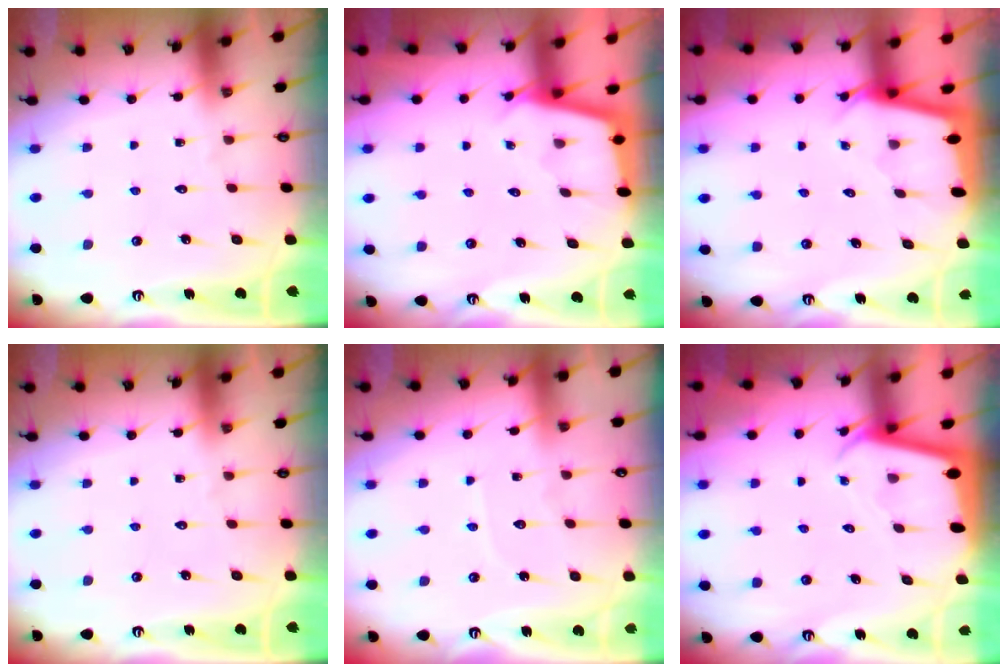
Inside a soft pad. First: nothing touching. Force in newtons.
{"total": 2.4, "press": 2.4, "slide": 0.2}
{"total": 1.9, "press": 1.9, "slide": 0.1}
{"total": 0.0}
{"total": 5.2, "press": 5.2, "slide": 0.4}
{"total": 2.0, "press": 2.0, "slide": 0.2}